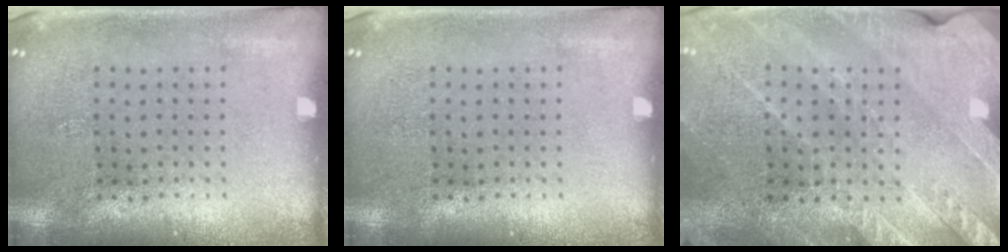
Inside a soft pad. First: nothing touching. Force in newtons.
{"total": 0.0}
{"total": 2.6, "press": 2.5, "slide": 0.6}